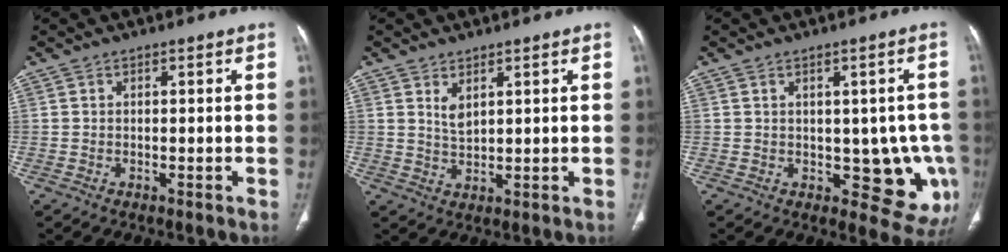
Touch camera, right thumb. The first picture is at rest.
{"total": 2.9, "force": [1.6, 1.3, 2.0], "torque": [-0.033, -0.015, 0.038]}
{"total": 8.9, "force": [-0.8, 5.2, 7.2], "torque": [-0.042, -0.008, 0.001]}